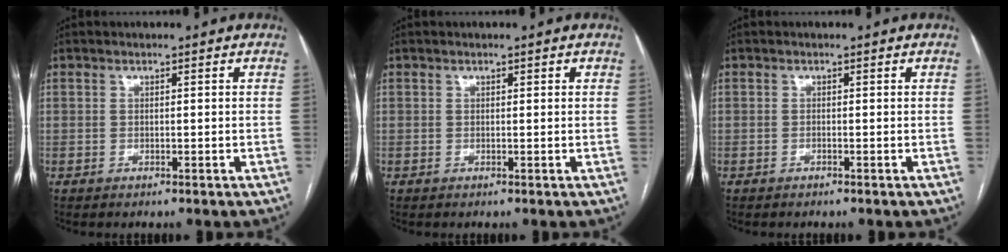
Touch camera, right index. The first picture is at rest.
{"total": 0.5, "force": [0.3, 0.2, 0.4], "torque": [-0.008, 0.002, 0.001]}
{"total": 0.0}